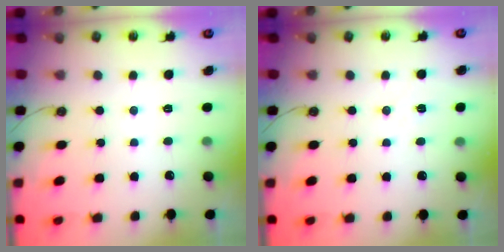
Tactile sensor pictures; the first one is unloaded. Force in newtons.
{"total": 5.9, "press": 4.0, "slide": 4.4}